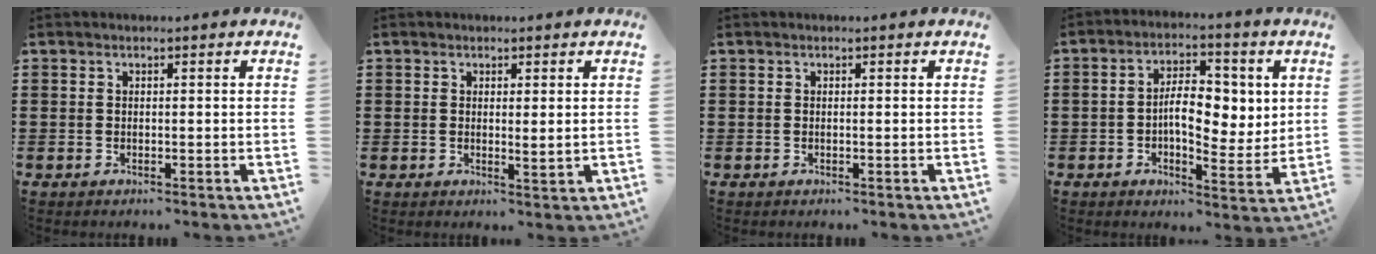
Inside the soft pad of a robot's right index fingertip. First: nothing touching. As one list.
[{"total": 1.2, "force": [0.6, 0.2, 1.0], "torque": [-0.021, 0.002, 0.011]}, {"total": 0.0}, {"total": 7.7, "force": [0.6, 4.0, 6.5], "torque": [-0.103, 0.004, 0.005]}]